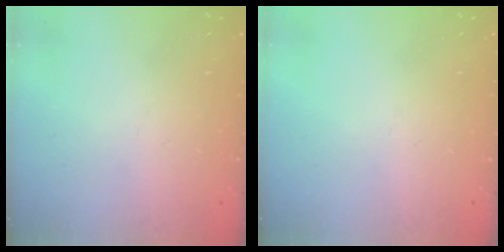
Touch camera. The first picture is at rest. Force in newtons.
{"total": 0.0}